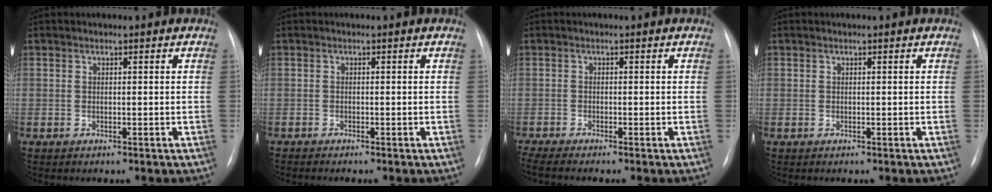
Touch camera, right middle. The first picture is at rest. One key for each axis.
{"total": 1.5, "fx": -1.3, "fy": -0.1, "fz": 0.7, "tx": -0.009, "ty": -0.003, "tz": -0.017}
{"total": 4.1, "fx": -3.5, "fy": -0.4, "fz": 2.0, "tx": -0.033, "ty": -0.011, "tz": -0.061}
{"total": 0.0}